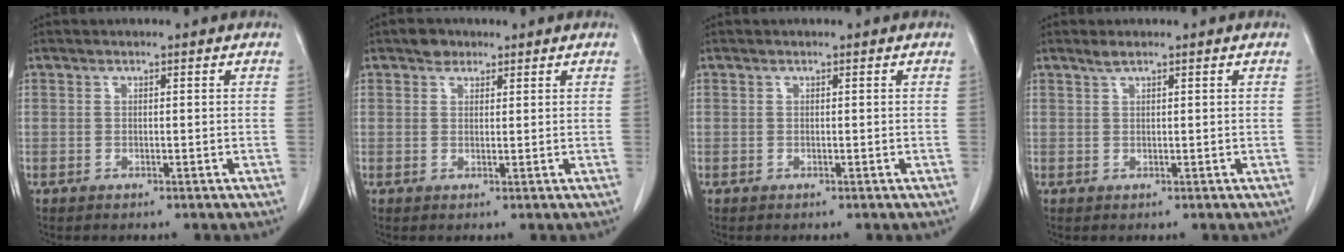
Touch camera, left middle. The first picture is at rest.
{"total": 2.0, "force": [1.4, 1.3, 0.5], "torque": [-0.009, 0.005, 0.021]}
{"total": 0.0}
{"total": 1.1, "force": [0.9, 0.0, 0.6], "torque": [-0.016, 0.003, 0.021]}